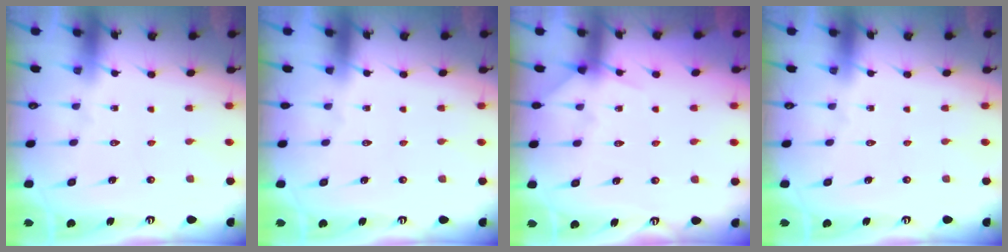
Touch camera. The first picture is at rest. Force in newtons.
{"total": 0.0}
{"total": 6.1, "press": 6.1, "slide": 0.7}
{"total": 0.0}